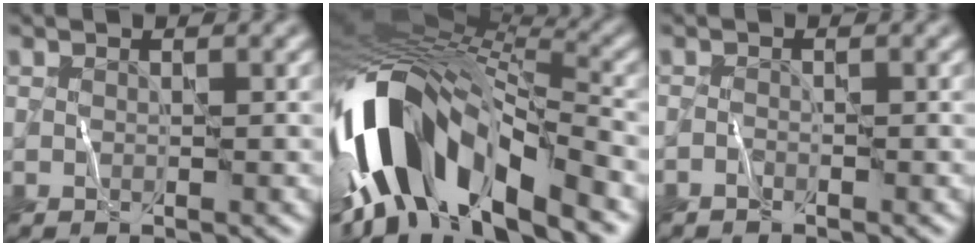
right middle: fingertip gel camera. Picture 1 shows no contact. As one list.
[{"total": 14.0, "force": [-4.7, 6.2, 11.7], "torque": [-0.224, 0.020, -0.087]}, {"total": 0.6, "force": [-0.6, 0.0, 0.1], "torque": [0.000, 0.003, -0.014]}]